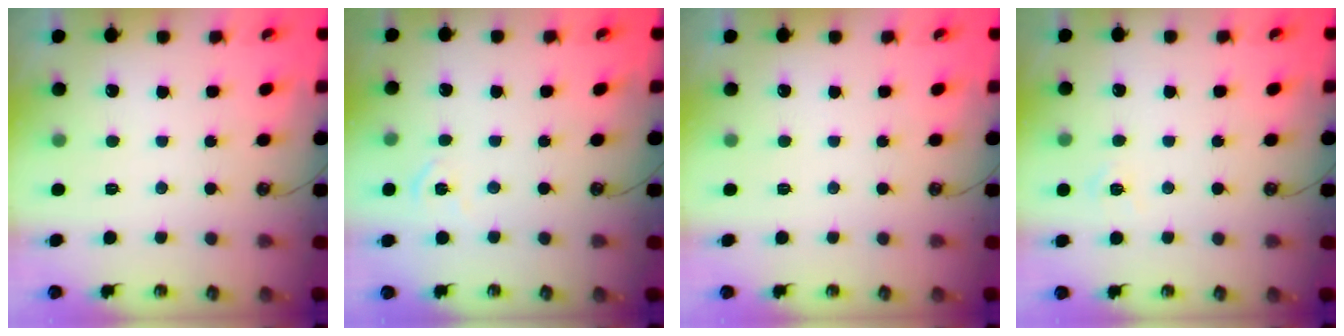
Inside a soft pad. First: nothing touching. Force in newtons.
{"total": 7.3, "press": 7.2, "slide": 0.7}
{"total": 0.0}
{"total": 4.9, "press": 4.9, "slide": 0.4}